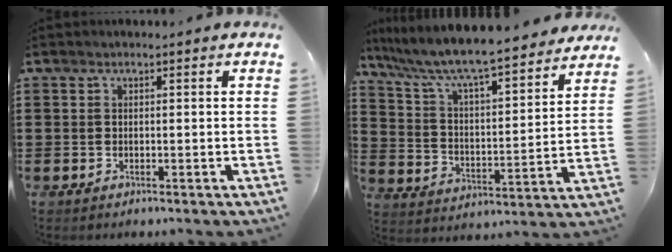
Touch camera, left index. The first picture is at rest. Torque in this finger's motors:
{"motor_torque": [1.49, 0.65, 1.05, 0.21]}